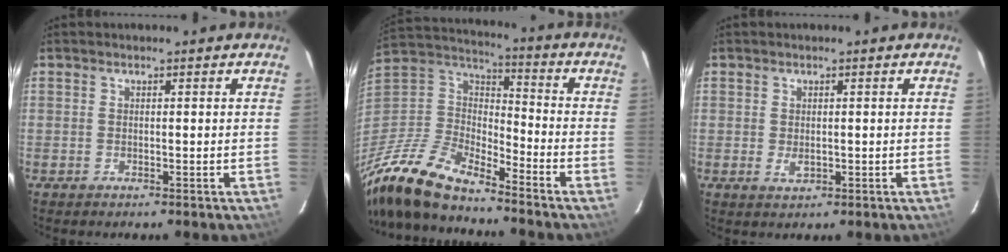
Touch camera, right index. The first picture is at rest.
{"total": 19.0, "force": [-15.1, 5.4, 10.1], "torque": [-0.220, -0.023, -0.297]}
{"total": 1.7, "force": [0.0, 1.3, 1.1], "torque": [-0.018, -0.001, 0.003]}